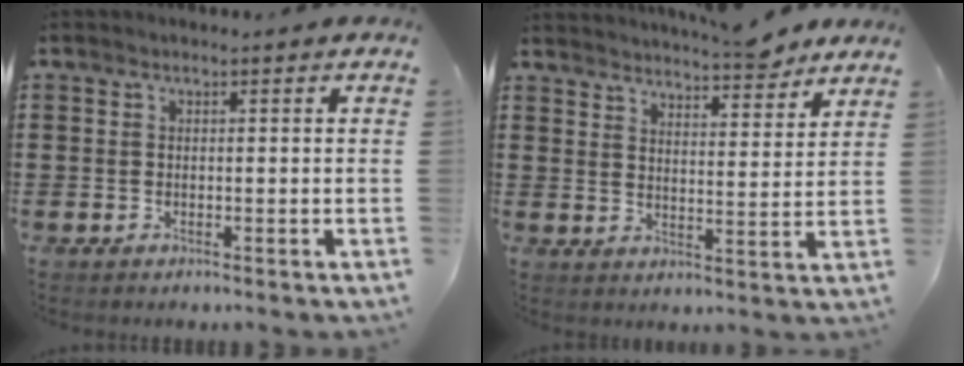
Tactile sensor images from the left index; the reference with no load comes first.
{"total": 5.2, "force": [5.1, 0.2, 0.9], "torque": [-0.021, -0.031, 0.087]}